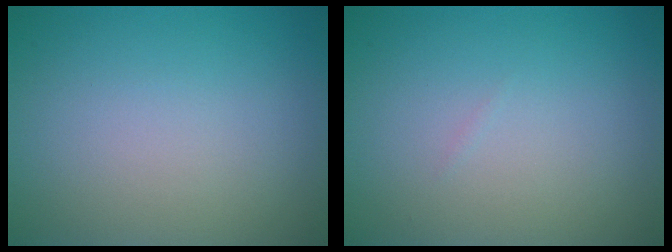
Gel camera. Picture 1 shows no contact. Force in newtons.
{"total": 0.0}